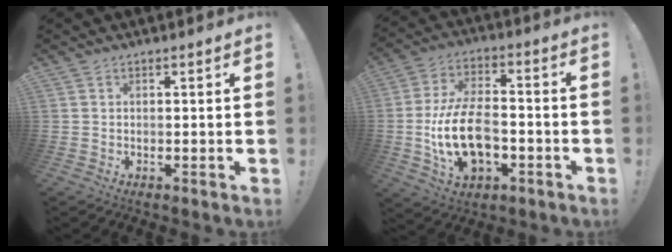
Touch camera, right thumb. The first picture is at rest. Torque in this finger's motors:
{"motor_torque": [1.78, 2.25, 1.31, -1.10, 0.18]}